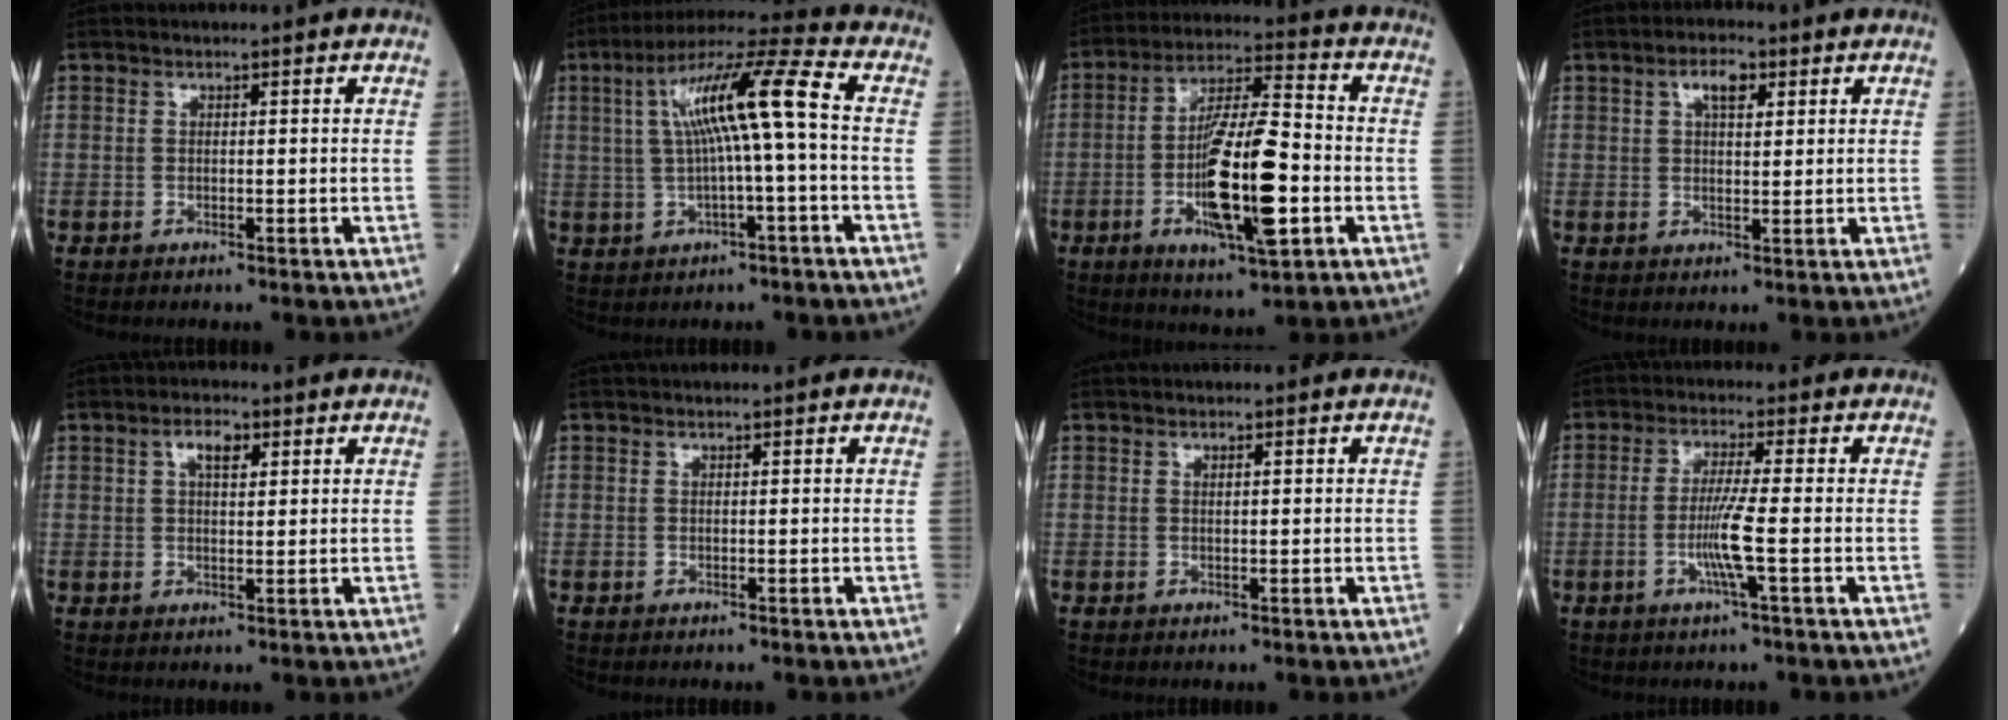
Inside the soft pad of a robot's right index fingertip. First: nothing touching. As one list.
[{"total": 13.0, "force": [1.4, 0.8, 12.9], "torque": [-0.234, 0.031, 0.024]}, {"total": 15.8, "force": [-3.8, 2.8, 15.0], "torque": [-0.277, -0.007, -0.062]}, {"total": 4.4, "force": [2.1, 1.8, 3.4], "torque": [-0.068, 0.006, 0.037]}, {"total": 3.9, "force": [1.8, 1.6, 3.1], "torque": [-0.061, 0.005, 0.031]}, {"total": 0.0}, {"total": 0.9, "force": [0.3, 0.2, 0.7], "torque": [-0.018, 0.000, 0.008]}, {"total": 8.4, "force": [-2.2, -0.8, 8.0], "torque": [-0.161, -0.013, -0.044]}]